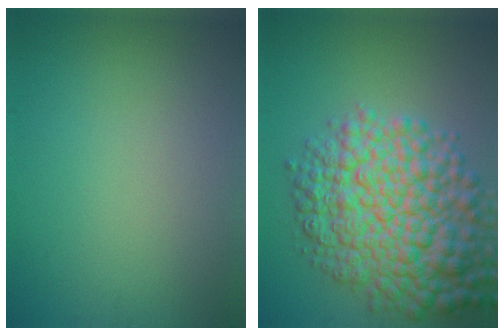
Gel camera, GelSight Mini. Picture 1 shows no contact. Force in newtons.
{"total": 10.7, "press": 10.7, "slide": 0.3}